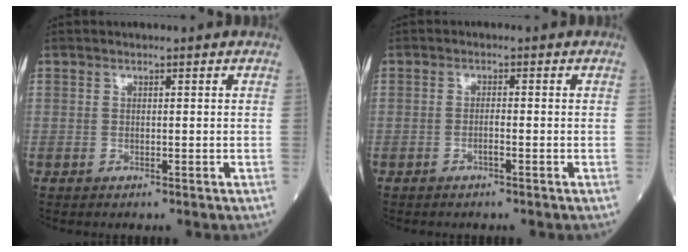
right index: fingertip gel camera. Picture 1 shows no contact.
{"total": 1.2, "force": [-0.6, 0.1, 1.0], "torque": [-0.019, 0.002, -0.012]}